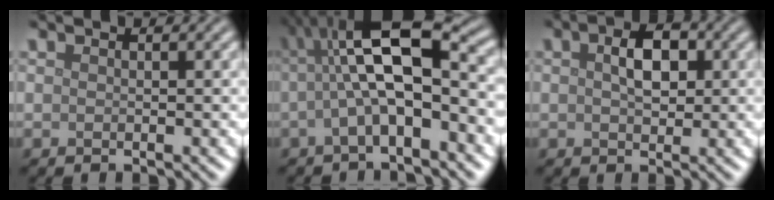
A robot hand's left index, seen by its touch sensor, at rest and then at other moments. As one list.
[{"total": 8.4, "force": [0.3, 2.7, 8.0], "torque": [-0.132, 0.024, -0.007]}, {"total": 3.6, "force": [0.7, 2.1, 2.8], "torque": [-0.050, 0.007, 0.008]}]